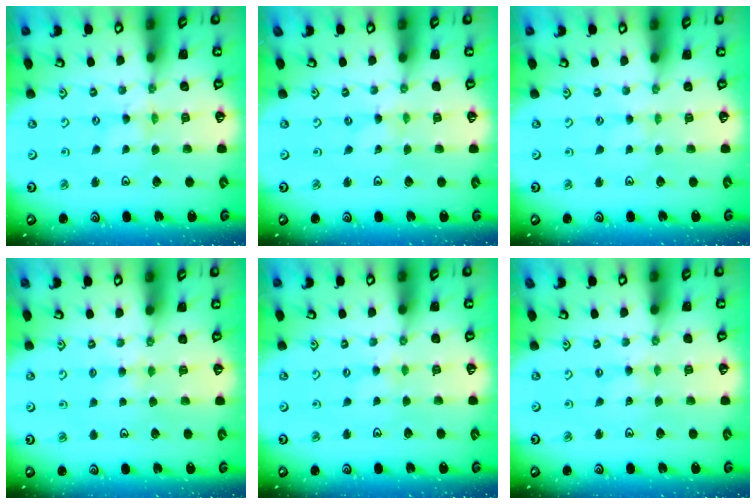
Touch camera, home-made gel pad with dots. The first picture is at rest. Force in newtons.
{"total": 0.0}
{"total": 0.8, "press": 0.8, "slide": 0.3}
{"total": 3.3, "press": 3.2, "slide": 0.6}
{"total": 2.0, "press": 2.0, "slide": 0.2}
{"total": 1.7, "press": 1.6, "slide": 0.4}